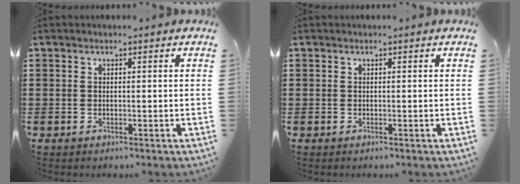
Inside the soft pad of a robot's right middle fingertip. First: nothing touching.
{"total": 0.0}